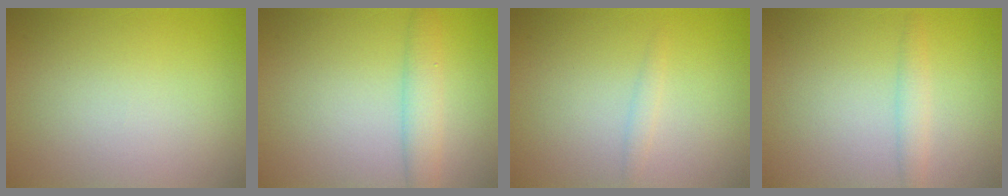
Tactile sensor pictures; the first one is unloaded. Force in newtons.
{"total": 2.9, "press": 2.9, "slide": 0.1}
{"total": 0.8, "press": 0.8, "slide": 0.1}
{"total": 1.5, "press": 1.5, "slide": 0.2}